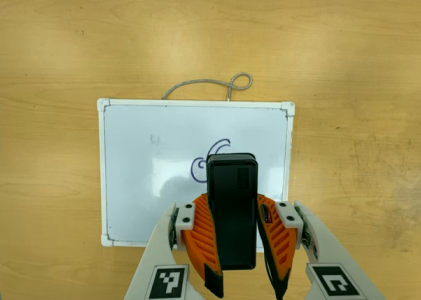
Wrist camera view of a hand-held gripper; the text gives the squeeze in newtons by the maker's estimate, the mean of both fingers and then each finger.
{"total": 10.2, "left": 8.2, "right": 12.2}